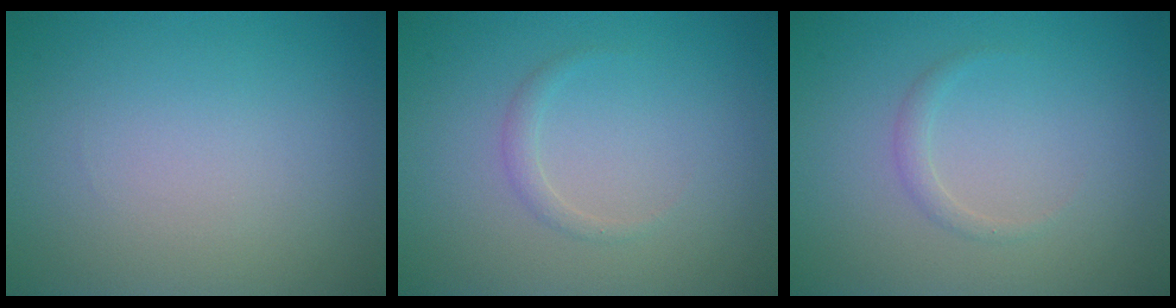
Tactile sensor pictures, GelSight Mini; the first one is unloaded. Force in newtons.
{"total": 1.0, "press": 1.0, "slide": 0.0}
{"total": 1.0, "press": 1.0, "slide": 0.0}